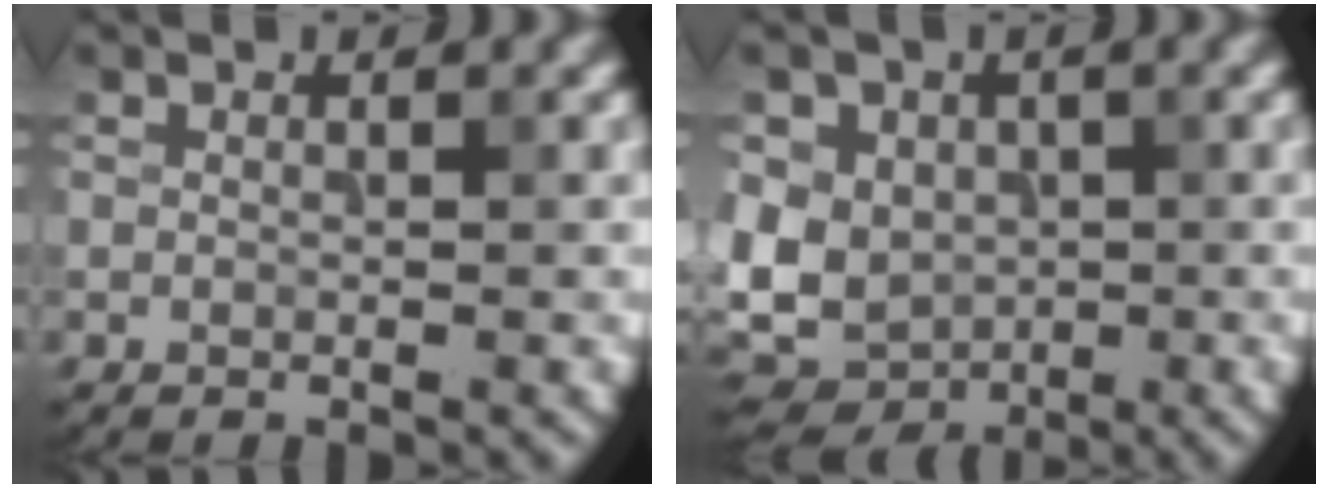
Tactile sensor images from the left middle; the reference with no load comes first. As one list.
[{"total": 8.3, "force": [0.1, 6.8, 4.7], "torque": [-0.081, 0.004, -0.009]}]